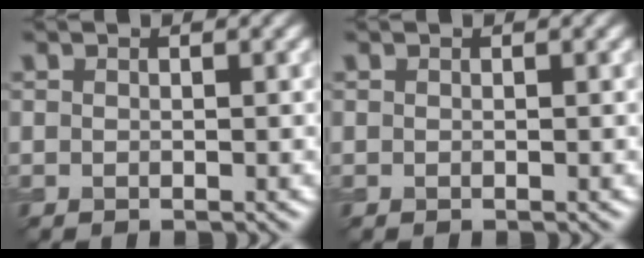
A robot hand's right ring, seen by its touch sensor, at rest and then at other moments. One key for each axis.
{"total": 0.0}